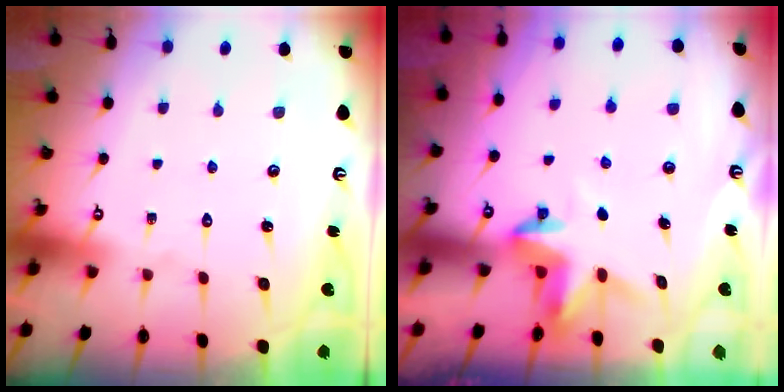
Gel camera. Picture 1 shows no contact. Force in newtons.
{"total": 3.9, "press": 3.9, "slide": 0.3}